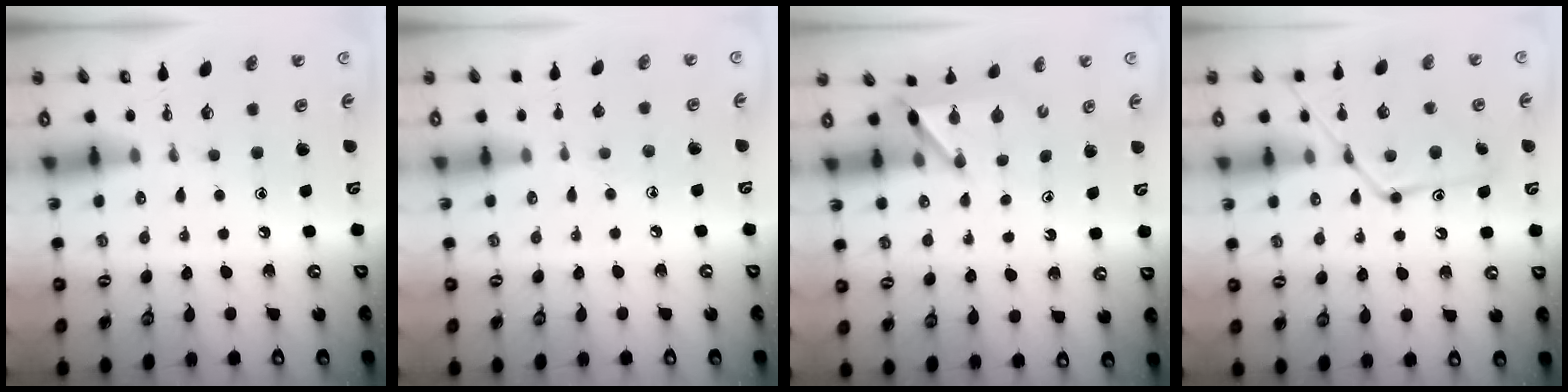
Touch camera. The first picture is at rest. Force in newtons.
{"total": 5.2, "press": 5.2, "slide": 0.7}
{"total": 6.0, "press": 6.0, "slide": 0.5}
{"total": 14.2, "press": 14.1, "slide": 0.9}